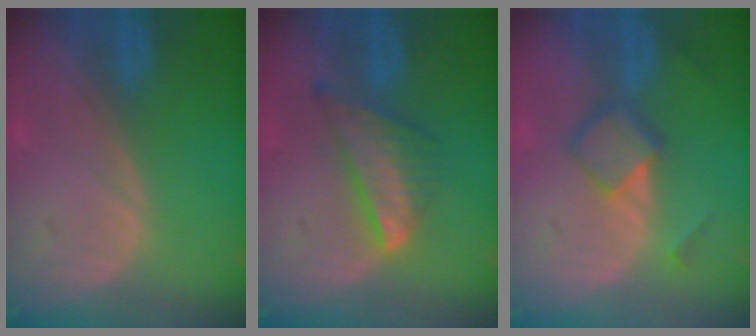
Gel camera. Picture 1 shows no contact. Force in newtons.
{"total": 7.6, "press": 6.5, "slide": 3.9}
{"total": 5.7, "press": 4.9, "slide": 3.0}